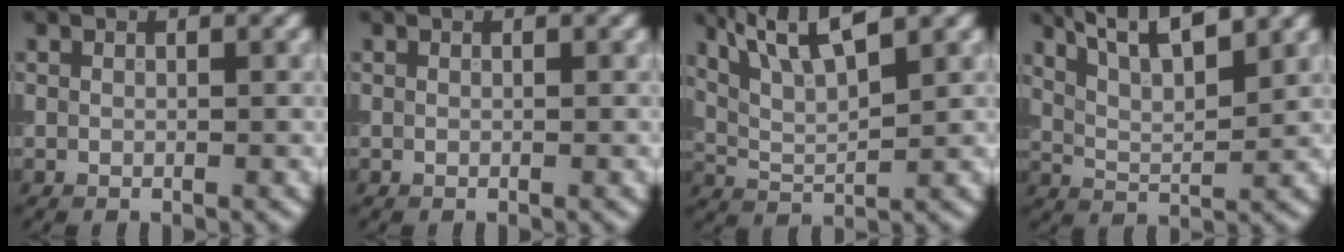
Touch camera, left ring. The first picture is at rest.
{"total": 0.0}
{"total": 5.7, "force": [3.6, 1.4, 4.2], "torque": [-0.083, 0.011, 0.067]}
{"total": 7.6, "force": [5.5, 2.1, 4.9], "torque": [-0.065, 0.023, 0.063]}